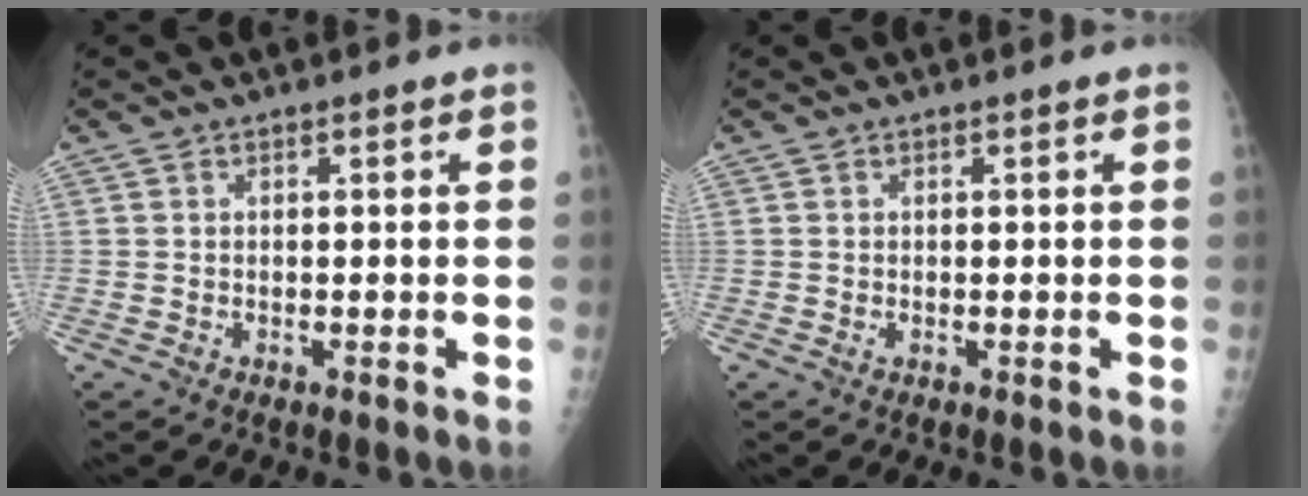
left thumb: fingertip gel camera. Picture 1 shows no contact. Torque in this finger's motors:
{"motor_torque": [-0.11, -0.07, 0.14, 0.06, 0.01]}